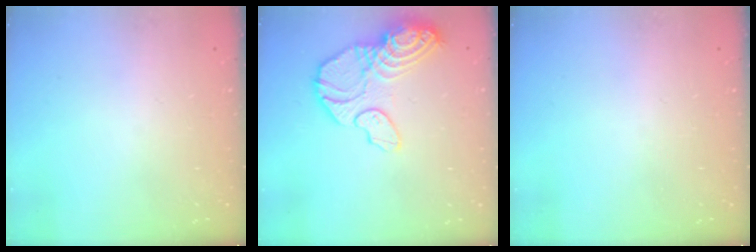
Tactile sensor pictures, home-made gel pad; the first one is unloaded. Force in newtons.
{"total": 16.4, "press": 16.3, "slide": 1.9}
{"total": 0.0}